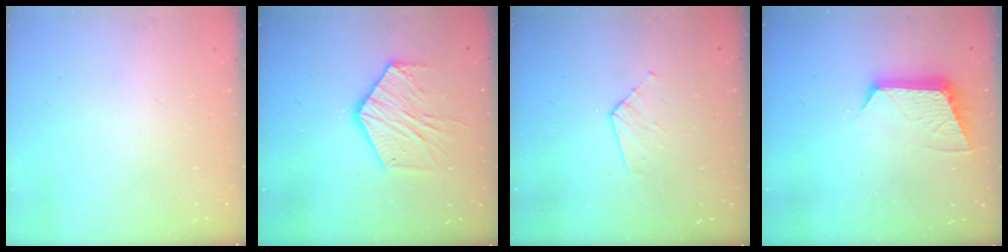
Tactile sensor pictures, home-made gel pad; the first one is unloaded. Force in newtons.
{"total": 13.3, "press": 13.3, "slide": 0.6}
{"total": 3.8, "press": 3.8, "slide": 0.3}
{"total": 10.2, "press": 10.1, "slide": 0.5}